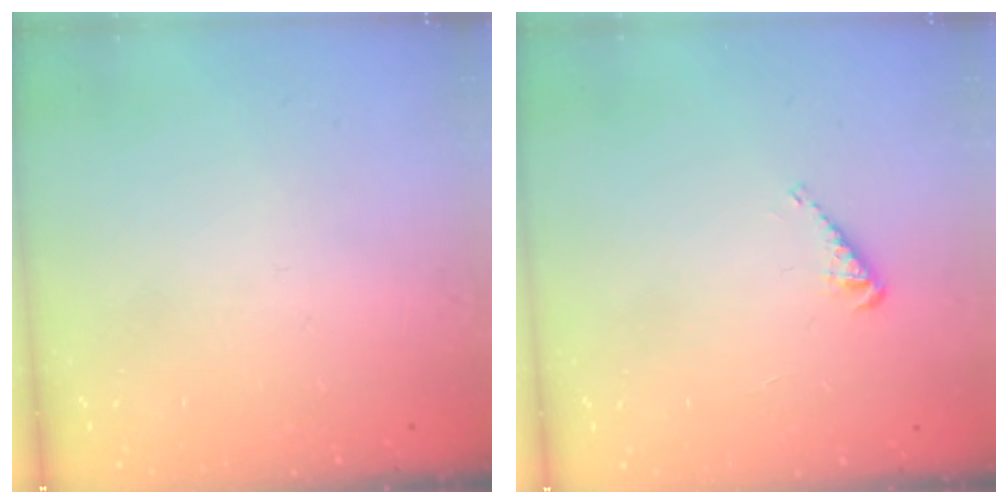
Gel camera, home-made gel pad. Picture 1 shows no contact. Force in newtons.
{"total": 2.9, "press": 2.9, "slide": 0.3}